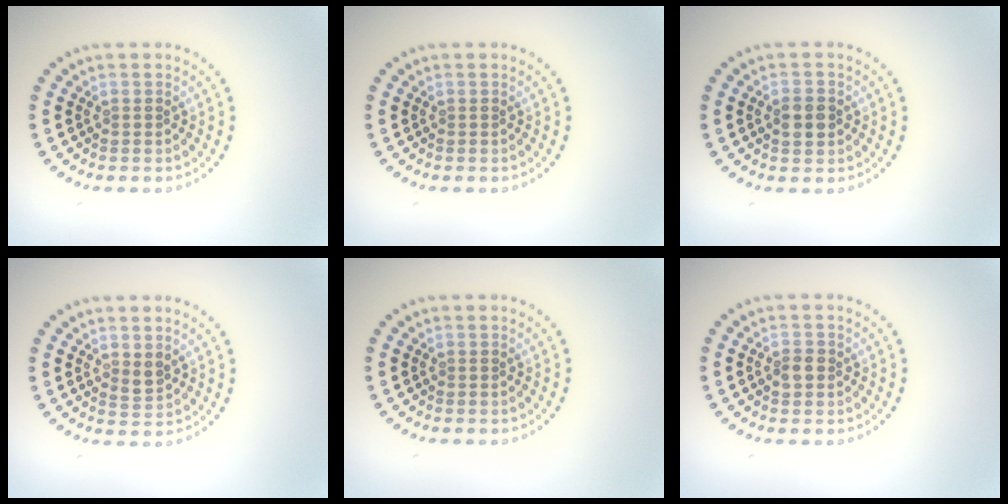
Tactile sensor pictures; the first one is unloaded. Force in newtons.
{"total": 0.0}
{"total": 2.6, "press": 2.6, "slide": 0.2}
{"total": 1.3, "press": 1.2, "slide": 0.5}
{"total": 0.0}
{"total": 1.5, "press": 1.5, "slide": 0.3}